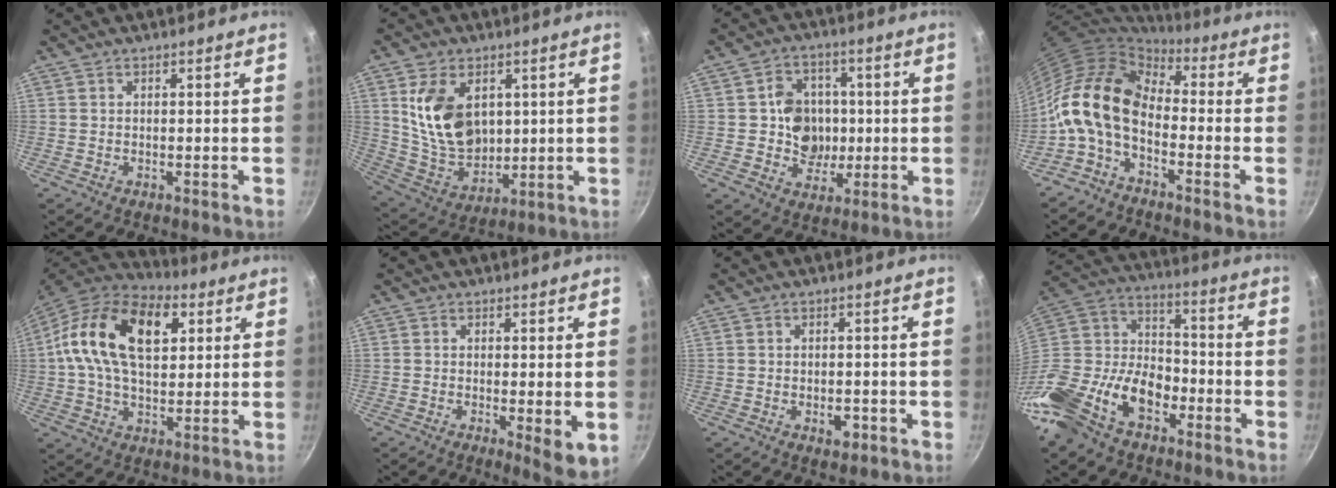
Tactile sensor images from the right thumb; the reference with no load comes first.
{"total": 15.4, "force": [3.8, 10.6, 10.6], "torque": [-0.163, -0.030, 0.087]}
{"total": 10.1, "force": [0.1, 9.0, 4.6], "torque": [-0.030, 0.003, 0.002]}
{"total": 14.0, "force": [-2.0, 8.6, 10.8], "torque": [-0.193, 0.031, -0.058]}
{"total": 20.5, "force": [5.3, 12.3, 15.5], "torque": [-0.259, 0.007, 0.073]}
{"total": 5.9, "force": [-0.8, 1.3, 5.7], "torque": [-0.078, -0.018, -0.009]}
{"total": 3.1, "force": [-1.1, 1.8, 2.2], "torque": [-0.024, 0.004, -0.014]}
{"total": 21.8, "force": [-11.4, 13.5, 12.7], "torque": [-0.229, 0.076, -0.232]}